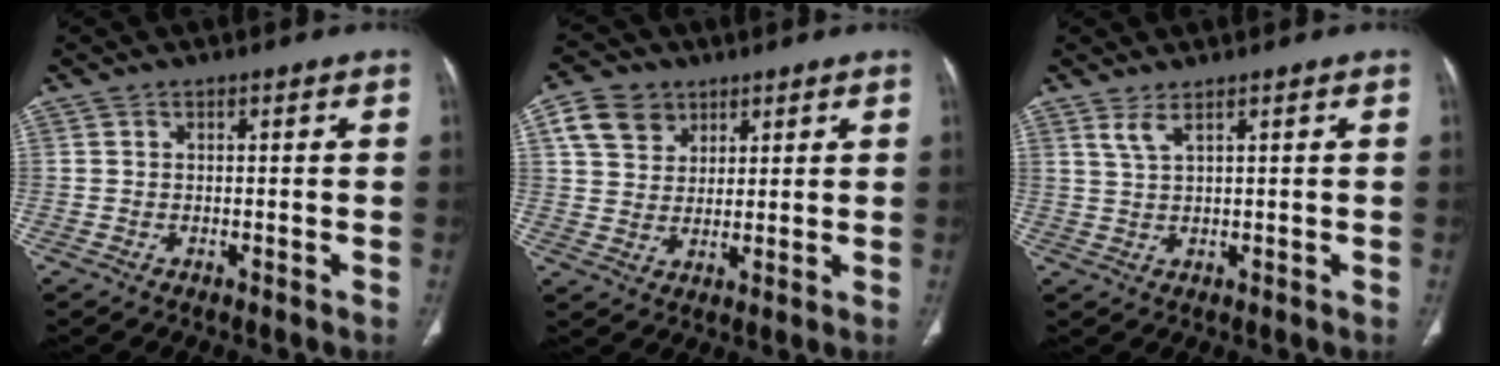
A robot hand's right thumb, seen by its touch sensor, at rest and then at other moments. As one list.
[{"total": 8.1, "force": [3.9, 6.3, 3.2], "torque": [-0.037, -0.009, 0.076]}, {"total": 2.5, "force": [1.7, 0.3, 1.8], "torque": [-0.047, -0.008, 0.042]}]